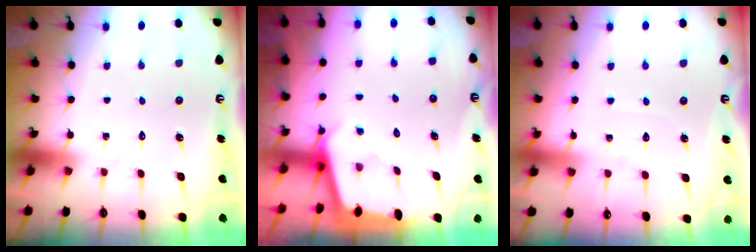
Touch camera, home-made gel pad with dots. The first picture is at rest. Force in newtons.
{"total": 2.0, "press": 2.0, "slide": 0.2}
{"total": 2.0, "press": 2.0, "slide": 0.3}